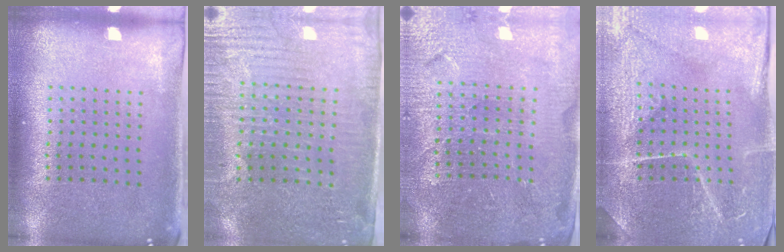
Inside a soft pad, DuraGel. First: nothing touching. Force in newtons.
{"total": 3.8, "press": 3.5, "slide": 1.3}
{"total": 4.4, "press": 4.2, "slide": 1.4}
{"total": 4.1, "press": 3.9, "slide": 1.3}